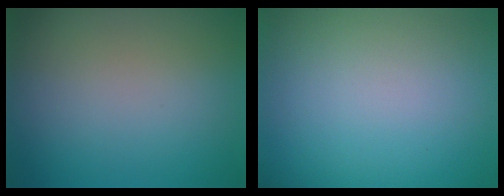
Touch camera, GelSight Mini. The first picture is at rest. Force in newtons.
{"total": 0.0}